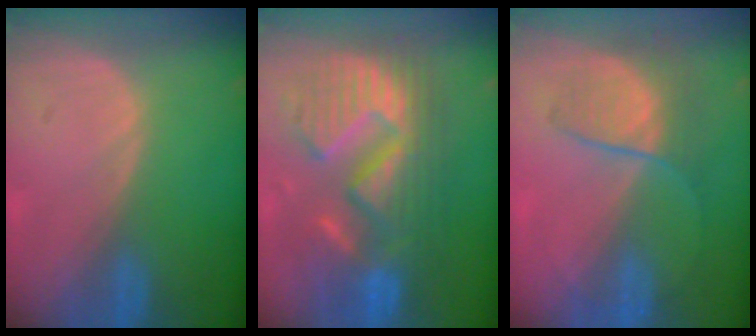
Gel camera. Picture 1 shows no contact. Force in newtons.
{"total": 13.2, "press": 13.1, "slide": 1.4}
{"total": 6.7, "press": 6.1, "slide": 2.7}